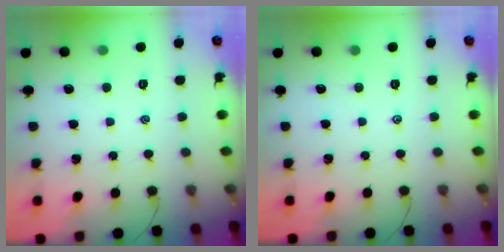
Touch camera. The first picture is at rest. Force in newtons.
{"total": 0.0}